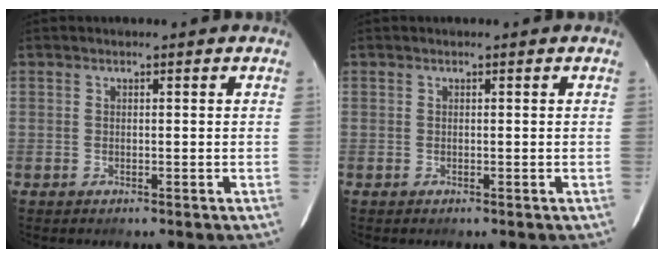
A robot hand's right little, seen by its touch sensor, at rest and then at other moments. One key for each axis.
{"total": 0.0}